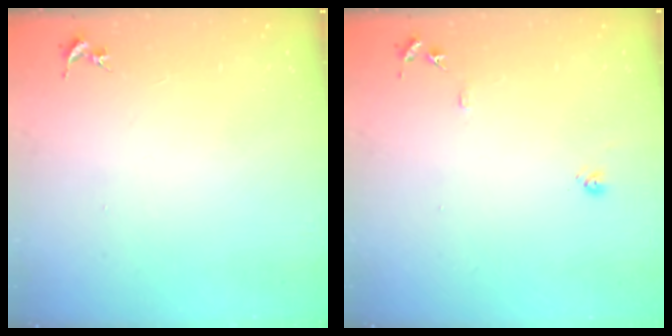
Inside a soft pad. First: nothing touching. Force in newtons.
{"total": 8.3, "press": 8.3, "slide": 0.7}